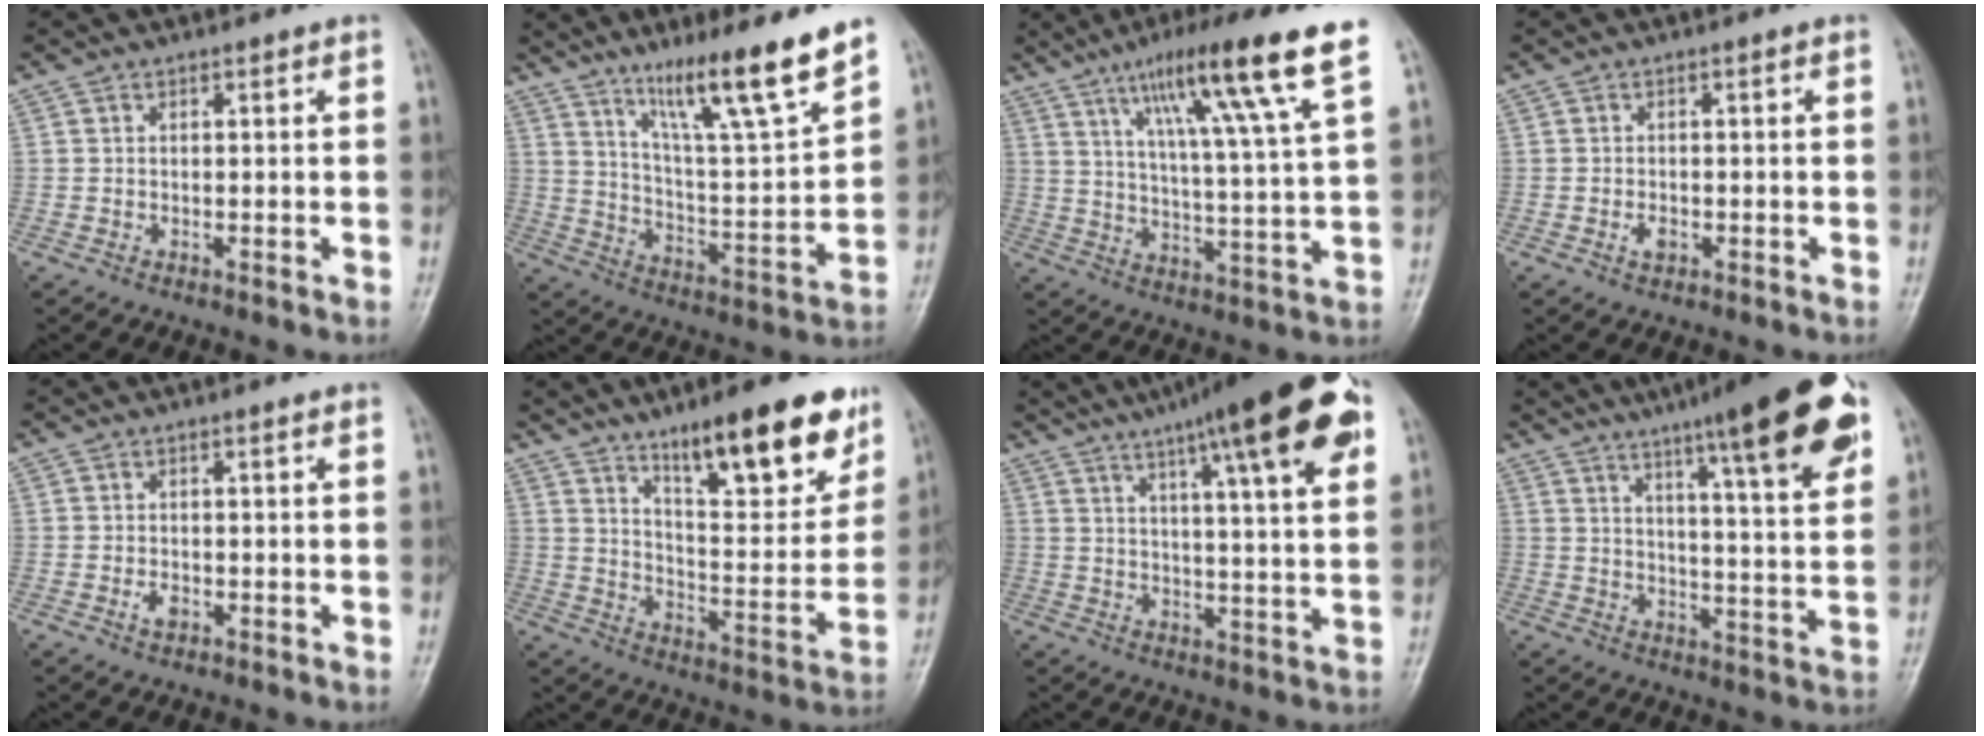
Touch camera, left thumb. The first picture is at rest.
{"total": 16.4, "force": [11.6, 1.2, 11.5], "torque": [-0.176, -0.072, 0.198]}
{"total": 17.3, "force": [10.1, 1.2, 14.1], "torque": [-0.218, -0.039, 0.157]}
{"total": 1.8, "force": [-0.6, 1.0, 1.3], "torque": [-0.021, 0.004, -0.010]}
{"total": 1.8, "force": [-0.7, 1.1, 1.3], "torque": [-0.022, 0.003, -0.011]}
{"total": 18.8, "force": [12.1, 5.5, 13.3], "torque": [-0.148, -0.066, 0.191]}
{"total": 20.6, "force": [10.5, 3.7, 17.3], "torque": [-0.240, -0.009, 0.148]}
{"total": 20.0, "force": [11.4, 3.1, 16.1], "torque": [-0.210, -0.036, 0.161]}